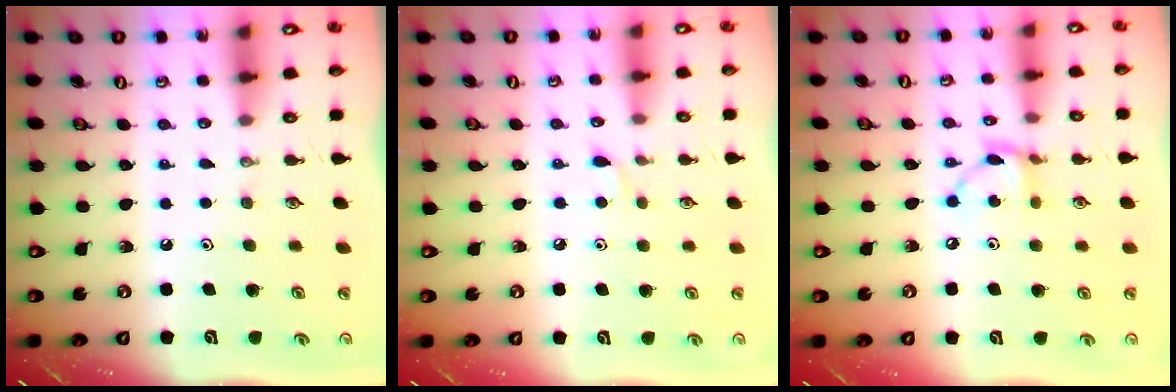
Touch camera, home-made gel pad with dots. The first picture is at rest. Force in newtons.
{"total": 4.5, "press": 4.4, "slide": 0.6}
{"total": 8.1, "press": 8.0, "slide": 0.2}